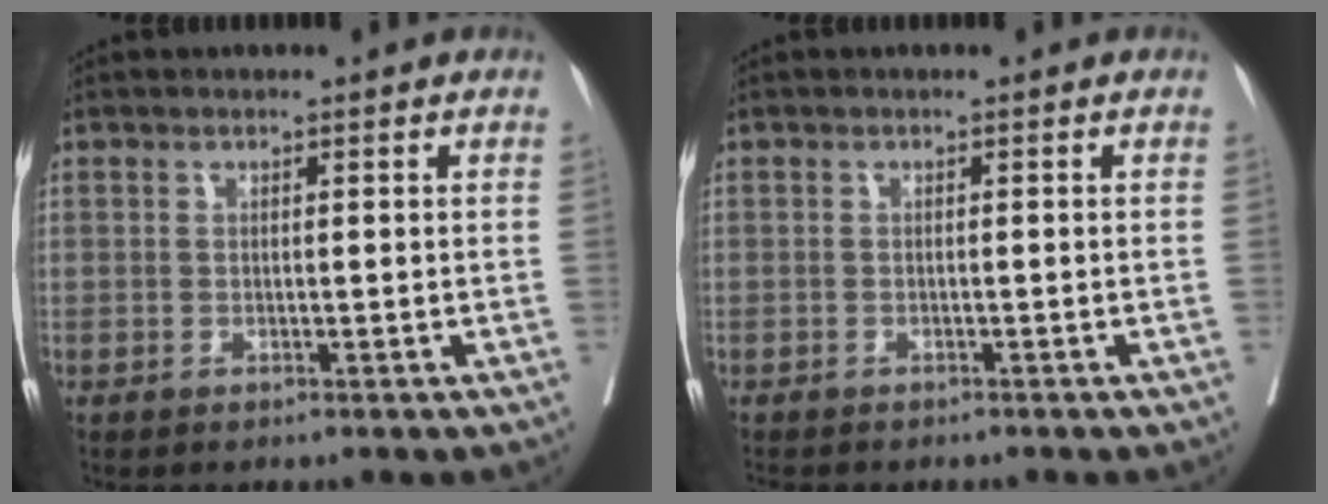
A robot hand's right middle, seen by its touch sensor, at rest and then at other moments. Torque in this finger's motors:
{"motor_torque": [0.00, -0.11, 0.01, 0.01]}